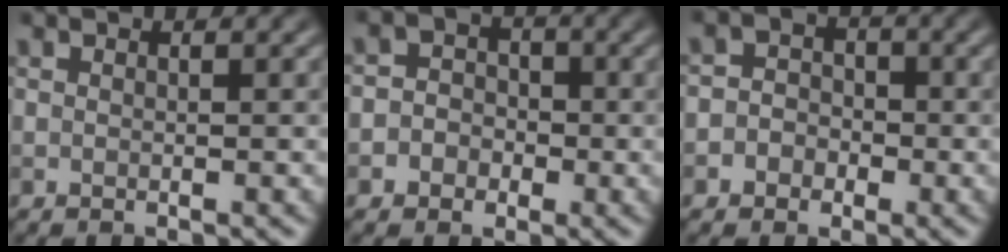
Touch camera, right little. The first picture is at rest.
{"total": 3.4, "force": [-1.0, 3.1, 0.8], "torque": [0.022, 0.015, -0.035]}
{"total": 3.0, "force": [-0.9, 2.7, 0.8], "torque": [0.019, 0.014, -0.036]}